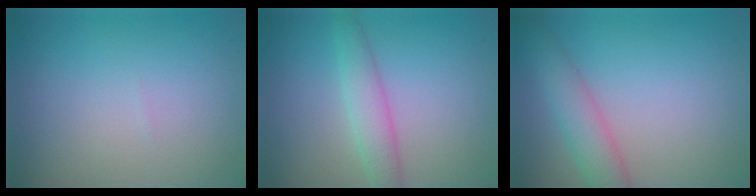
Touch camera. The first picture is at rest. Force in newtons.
{"total": 2.7, "press": 2.7, "slide": 0.1}
{"total": 3.5, "press": 3.5, "slide": 0.1}